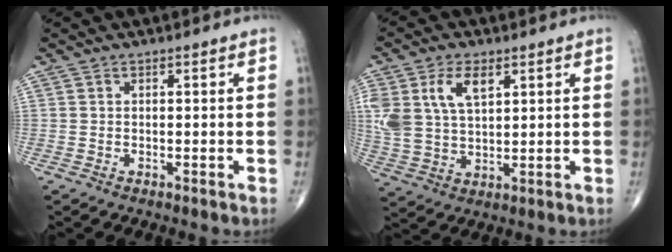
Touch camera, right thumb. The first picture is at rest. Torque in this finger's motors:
{"motor_torque": [0.25, 0.29, 0.54, 0.42, 0.09]}